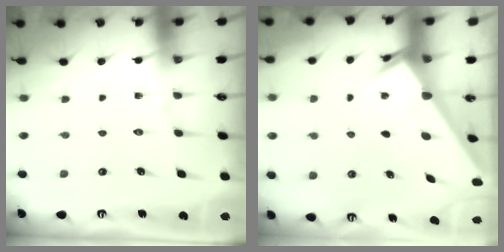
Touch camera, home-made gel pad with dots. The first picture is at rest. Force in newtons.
{"total": 2.5, "press": 2.5, "slide": 0.2}